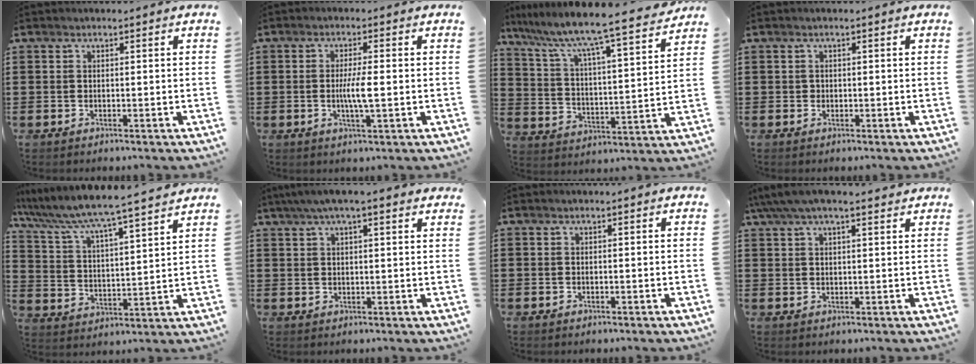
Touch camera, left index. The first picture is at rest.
{"total": 4.4, "force": [-0.3, 0.6, 4.3], "torque": [-0.084, -0.003, -0.010]}
{"total": 7.6, "force": [6.8, -0.7, 3.3], "torque": [-0.096, -0.061, 0.104]}
{"total": 0.7, "force": [0.1, 0.6, 0.1], "torque": [-0.006, 0.005, 0.000]}
{"total": 5.6, "force": [5.2, -0.7, 1.8], "torque": [-0.062, -0.046, 0.080]}
{"total": 4.5, "force": [3.2, 0.6, 3.1], "torque": [-0.067, 0.000, 0.056]}
{"total": 0.0}
{"total": 4.5, "force": [3.4, 1.3, 2.7], "torque": [-0.062, 0.003, 0.061]}